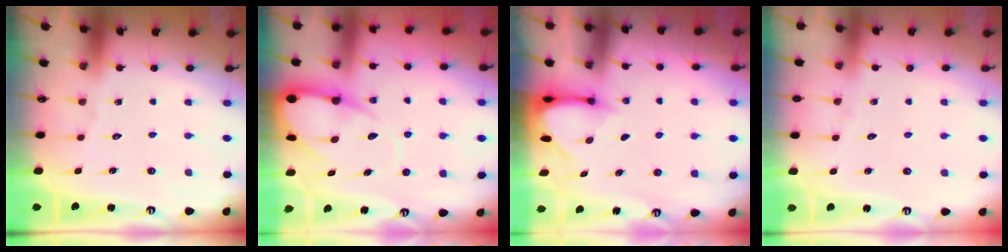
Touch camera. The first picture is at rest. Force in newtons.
{"total": 11.9, "press": 11.9, "slide": 1.0}
{"total": 3.7, "press": 3.6, "slide": 0.3}
{"total": 2.8, "press": 2.7, "slide": 0.4}